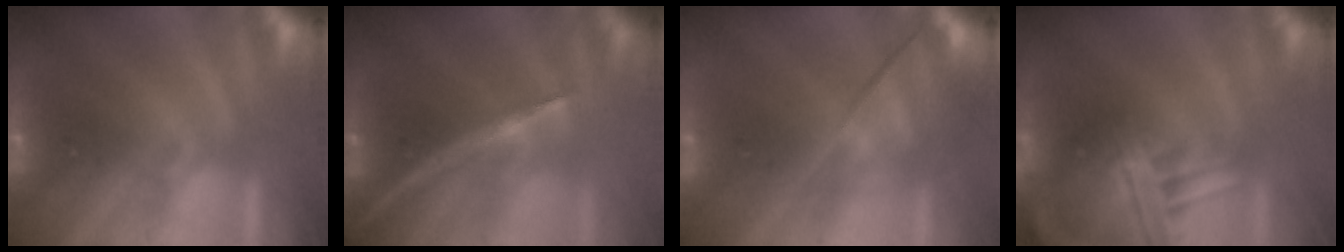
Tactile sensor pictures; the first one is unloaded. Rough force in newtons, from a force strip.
{"total": 1.8}
{"total": 3.3}
{"total": 9.0}